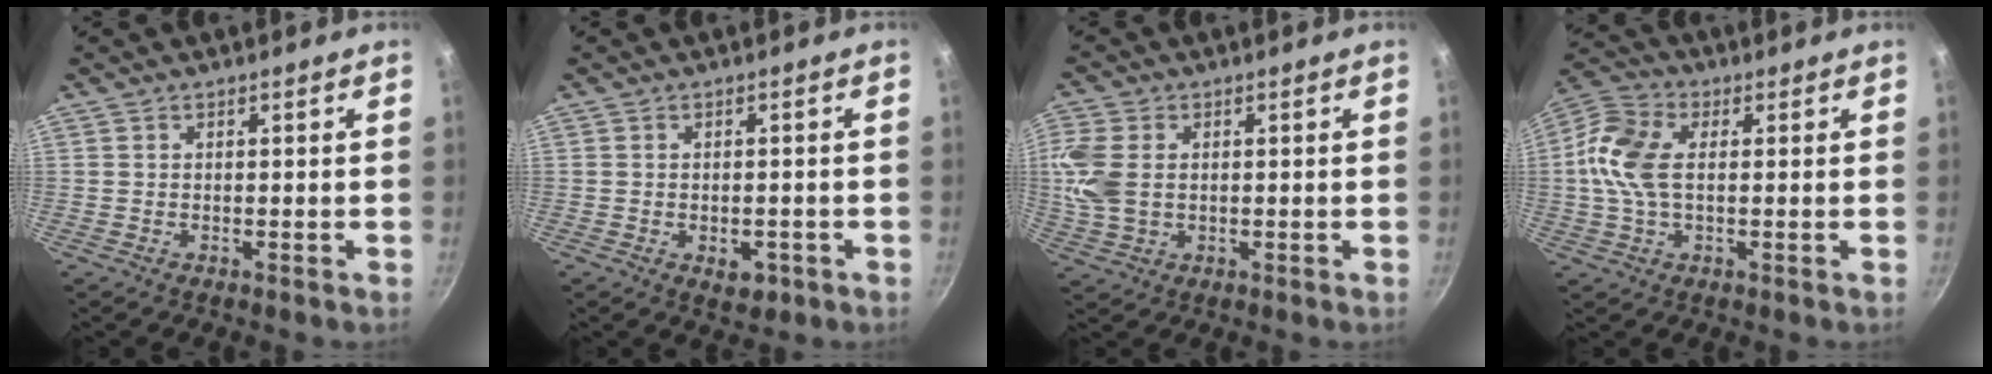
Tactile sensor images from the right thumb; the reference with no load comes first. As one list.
[{"total": 3.6, "force": [-1.3, 2.2, 2.5], "torque": [-0.025, 0.007, -0.012]}, {"total": 8.3, "force": [0.9, 5.8, 5.9], "torque": [-0.131, 0.002, 0.016]}, {"total": 10.9, "force": [0.8, 6.4, 8.8], "torque": [-0.179, 0.022, 0.001]}]